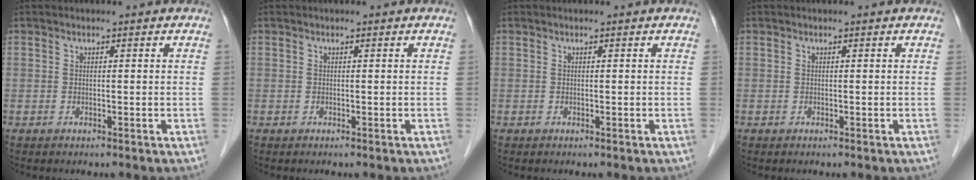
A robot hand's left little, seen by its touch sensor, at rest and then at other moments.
{"total": 0.0}
{"total": 0.0}
{"total": 0.0}